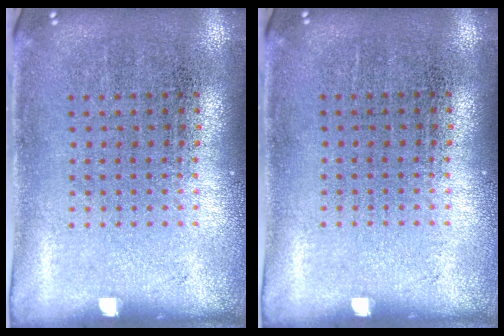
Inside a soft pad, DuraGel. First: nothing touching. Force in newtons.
{"total": 0.0}